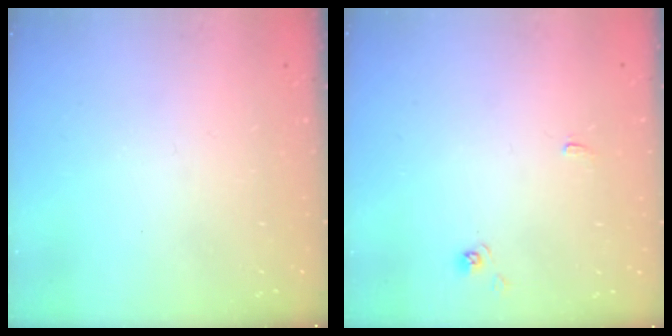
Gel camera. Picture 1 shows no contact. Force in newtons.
{"total": 1.2, "press": 1.2, "slide": 0.3}